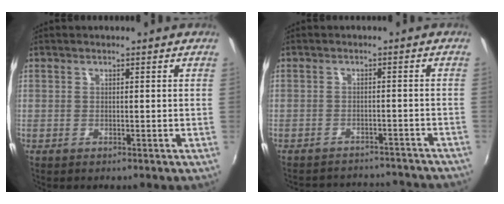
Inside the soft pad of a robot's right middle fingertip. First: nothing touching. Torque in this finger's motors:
{"motor_torque": [0.64, -1.49, 0.00, 0.02]}